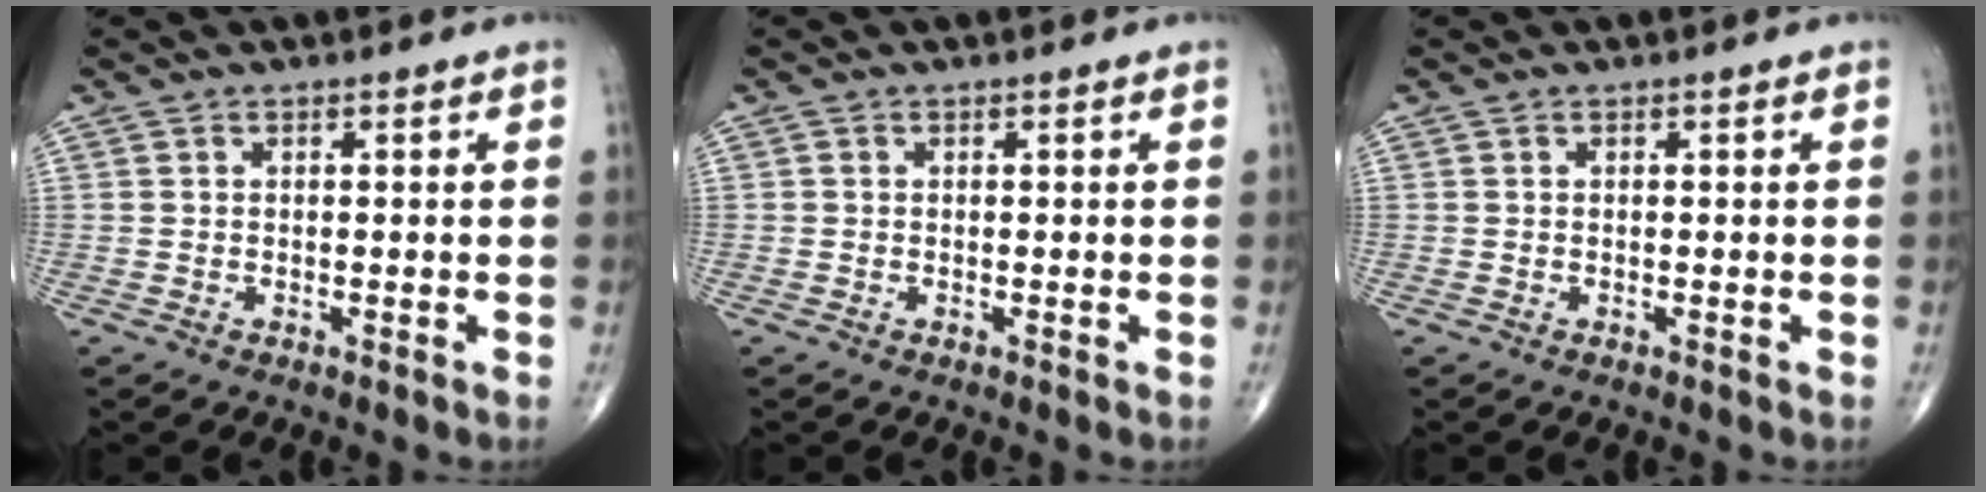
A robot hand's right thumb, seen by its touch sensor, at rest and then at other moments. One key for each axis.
{"total": 0.0}
{"total": 0.0}